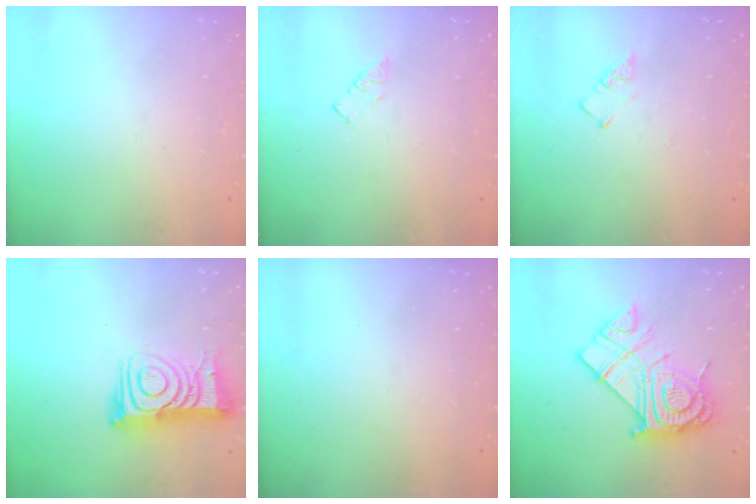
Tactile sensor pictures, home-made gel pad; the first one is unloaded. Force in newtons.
{"total": 3.2, "press": 3.2, "slide": 0.4}
{"total": 3.0, "press": 3.0, "slide": 0.4}
{"total": 12.5, "press": 12.4, "slide": 1.3}
{"total": 0.0}
{"total": 18.9, "press": 18.9, "slide": 1.5}